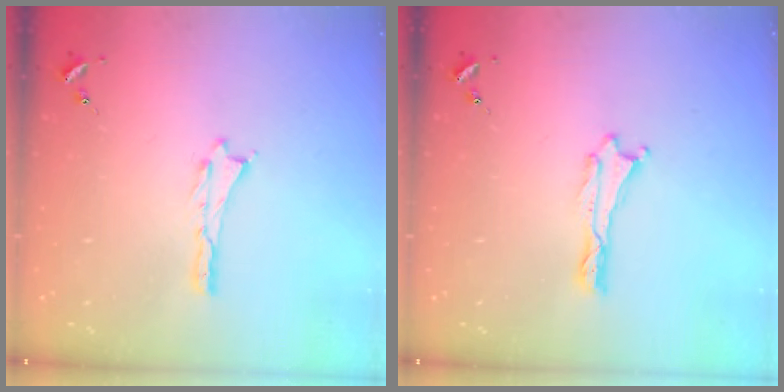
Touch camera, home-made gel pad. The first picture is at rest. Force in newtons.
{"total": 0.0}